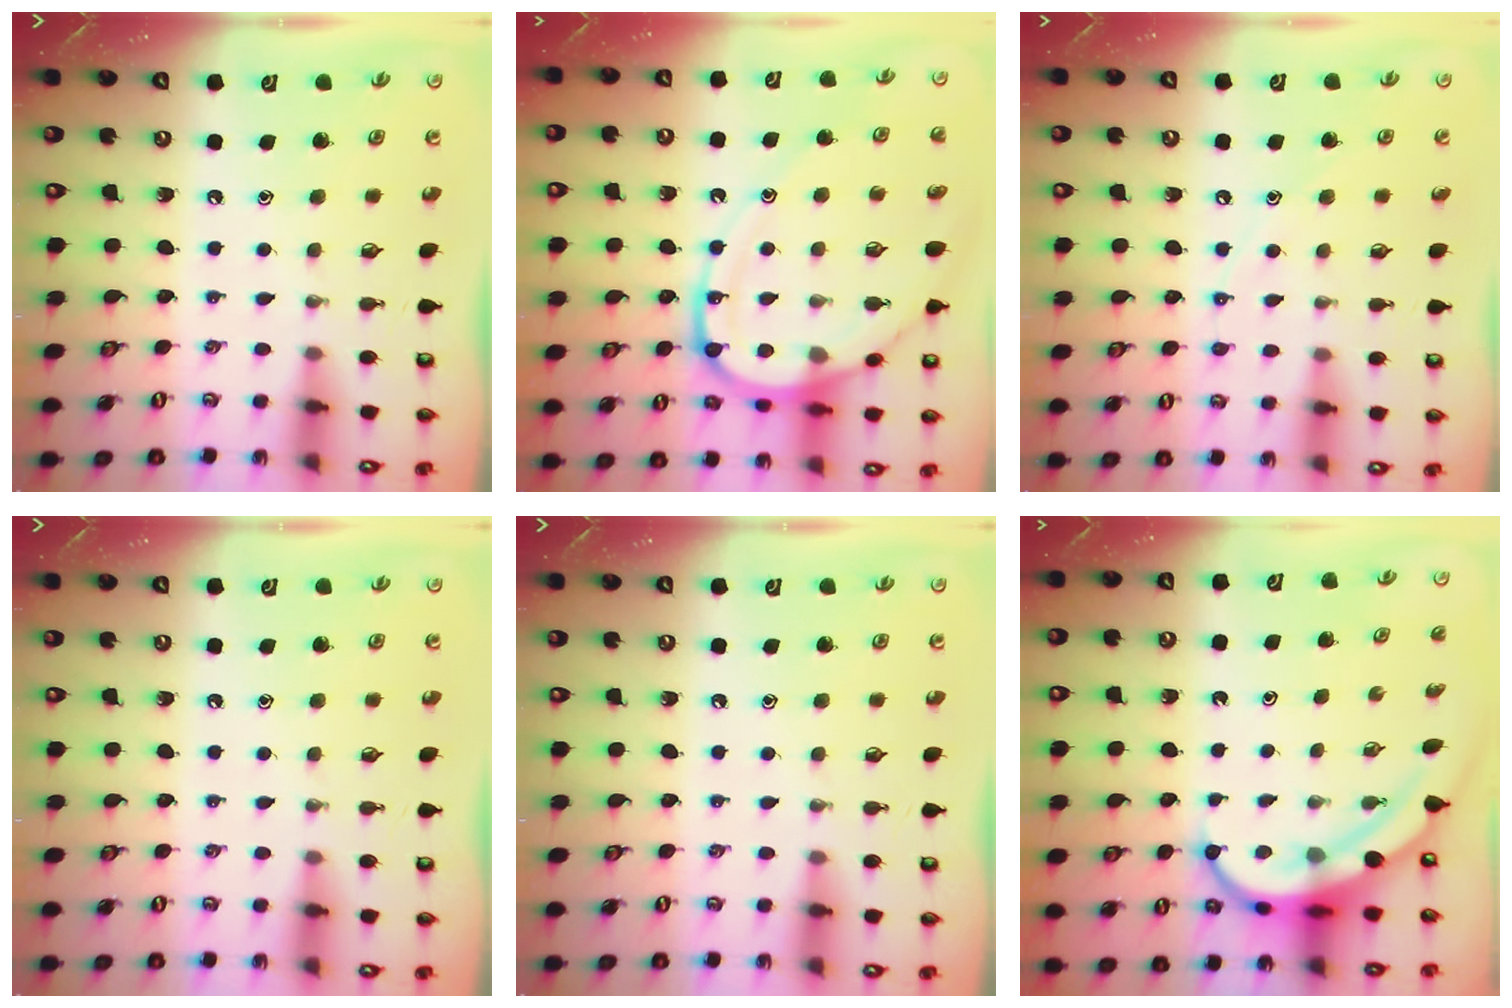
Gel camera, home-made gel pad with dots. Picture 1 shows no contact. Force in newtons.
{"total": 15.1, "press": 15.0, "slide": 1.5}
{"total": 6.0, "press": 5.9, "slide": 0.6}
{"total": 0.0}
{"total": 0.0}
{"total": 9.3, "press": 9.2, "slide": 0.9}